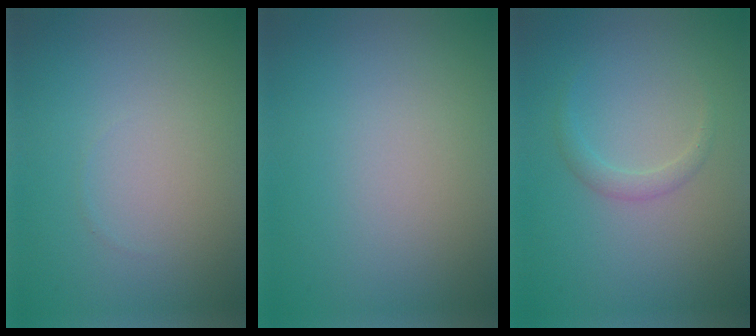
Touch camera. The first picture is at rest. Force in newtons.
{"total": 0.0}
{"total": 1.2, "press": 1.2, "slide": 0.0}